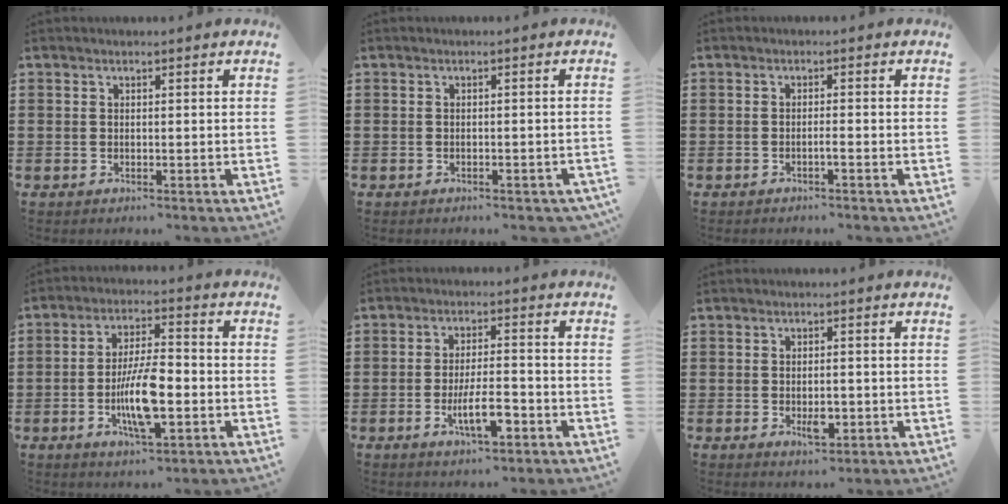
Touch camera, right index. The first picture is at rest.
{"total": 0.8, "force": [-0.7, 0.2, 0.4], "torque": [-0.011, -0.004, -0.013]}
{"total": 1.0, "force": [-0.5, -0.2, 0.9], "torque": [-0.015, -0.005, -0.009]}
{"total": 10.1, "force": [-2.4, 3.2, 9.2], "torque": [-0.185, -0.006, -0.044]}
{"total": 6.8, "force": [-2.8, 2.1, 5.8], "torque": [-0.113, -0.007, -0.052]}
{"total": 3.2, "force": [-0.7, 1.3, 2.9], "torque": [-0.050, 0.002, -0.011]}